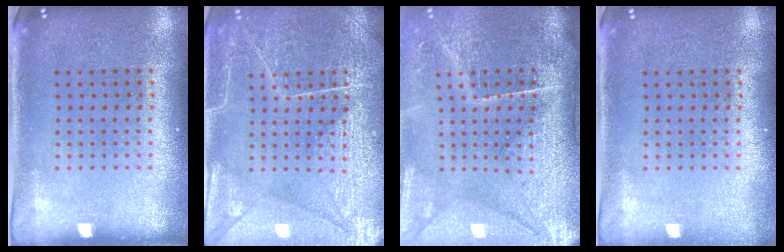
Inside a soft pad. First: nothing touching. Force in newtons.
{"total": 5.9, "press": 5.9, "slide": 0.7}
{"total": 4.6, "press": 4.0, "slide": 2.4}
{"total": 0.6, "press": 0.5, "slide": 0.2}